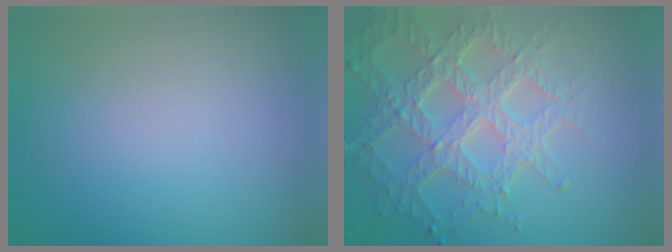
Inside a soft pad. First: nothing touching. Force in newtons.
{"total": 7.1, "press": 5.3, "slide": 4.7}